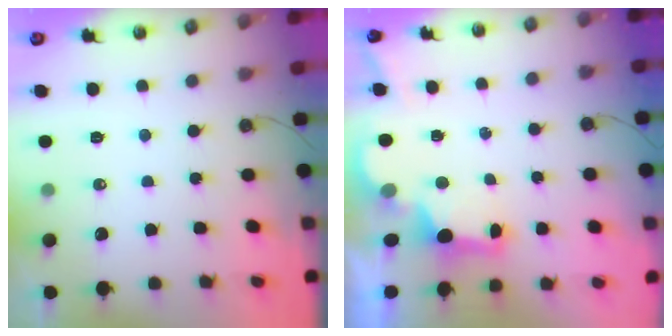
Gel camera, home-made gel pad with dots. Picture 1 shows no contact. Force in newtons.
{"total": 2.7, "press": 2.6, "slide": 0.9}